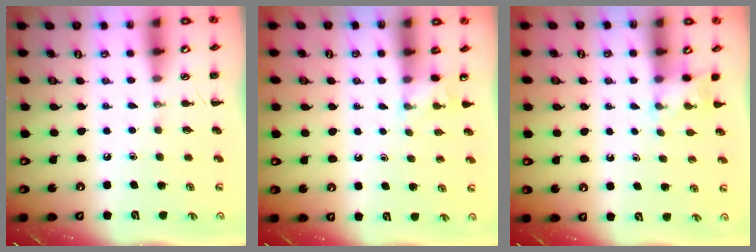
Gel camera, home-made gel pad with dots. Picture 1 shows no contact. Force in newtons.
{"total": 2.2, "press": 2.2, "slide": 0.6}
{"total": 3.5, "press": 3.4, "slide": 1.0}